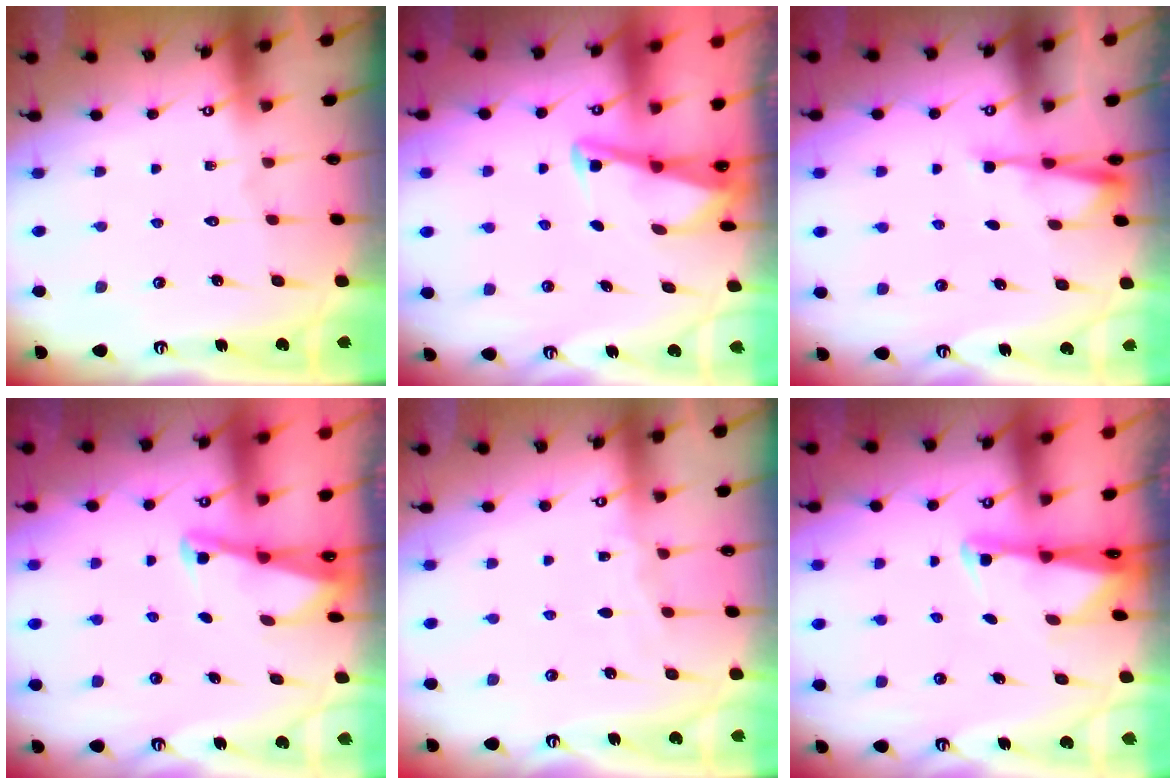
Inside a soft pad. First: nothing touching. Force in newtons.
{"total": 3.4, "press": 3.4, "slide": 0.3}
{"total": 3.2, "press": 3.1, "slide": 0.7}
{"total": 2.2, "press": 2.2, "slide": 0.3}
{"total": 3.7, "press": 3.6, "slide": 0.5}
{"total": 1.8, "press": 1.7, "slide": 0.4}